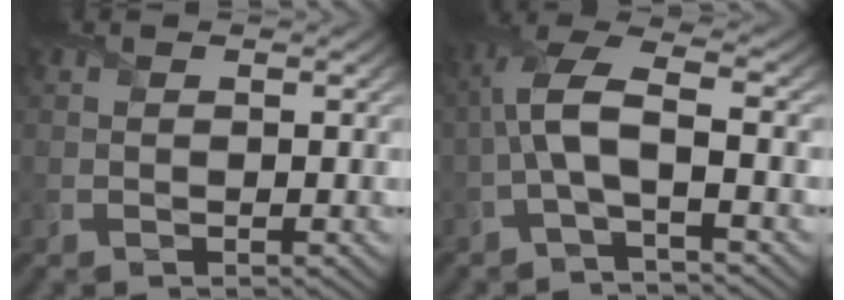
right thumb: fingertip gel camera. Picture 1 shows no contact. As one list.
[{"total": 6.9, "force": [-1.3, 2.2, 6.4], "torque": [-0.150, 0.016, -0.039]}]